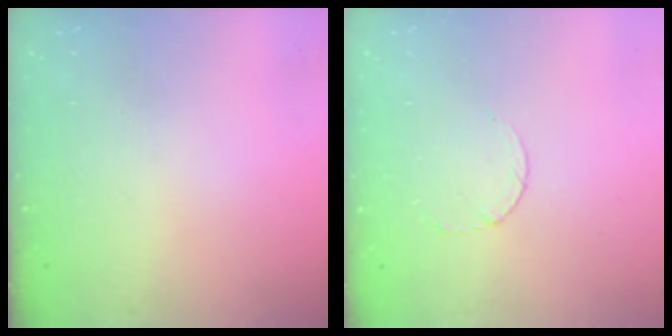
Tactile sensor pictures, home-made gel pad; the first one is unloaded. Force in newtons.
{"total": 2.5, "press": 2.5, "slide": 0.3}